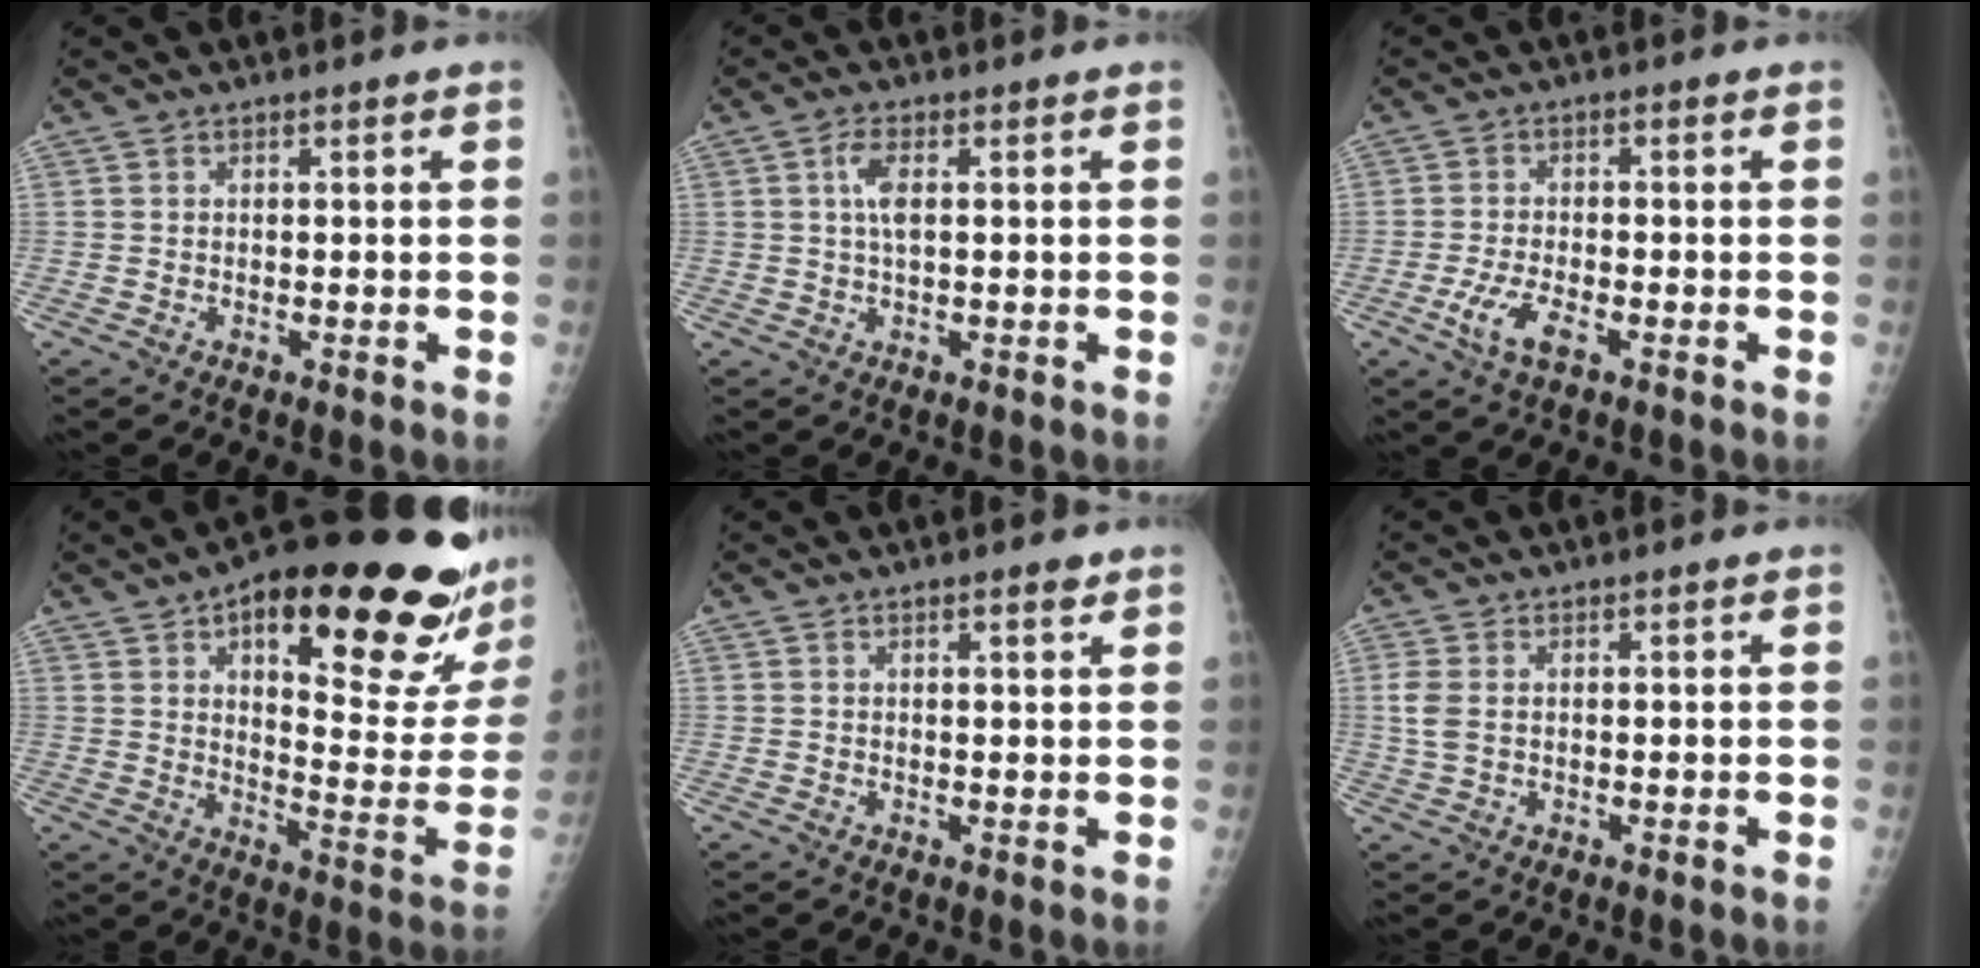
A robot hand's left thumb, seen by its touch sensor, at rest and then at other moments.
{"total": 3.5, "force": [0.7, 1.2, 3.2], "torque": [-0.074, 0.008, 0.014]}
{"total": 5.5, "force": [-2.4, 2.2, 4.4], "torque": [-0.095, 0.006, -0.043]}
{"total": 28.4, "force": [15.8, 8.0, 22.2], "torque": [-0.269, -0.048, 0.225]}
{"total": 1.7, "force": [1.2, 0.4, 1.2], "torque": [-0.015, -0.006, 0.015]}
{"total": 3.5, "force": [0.4, 2.2, 2.7], "torque": [-0.077, 0.002, 0.008]}